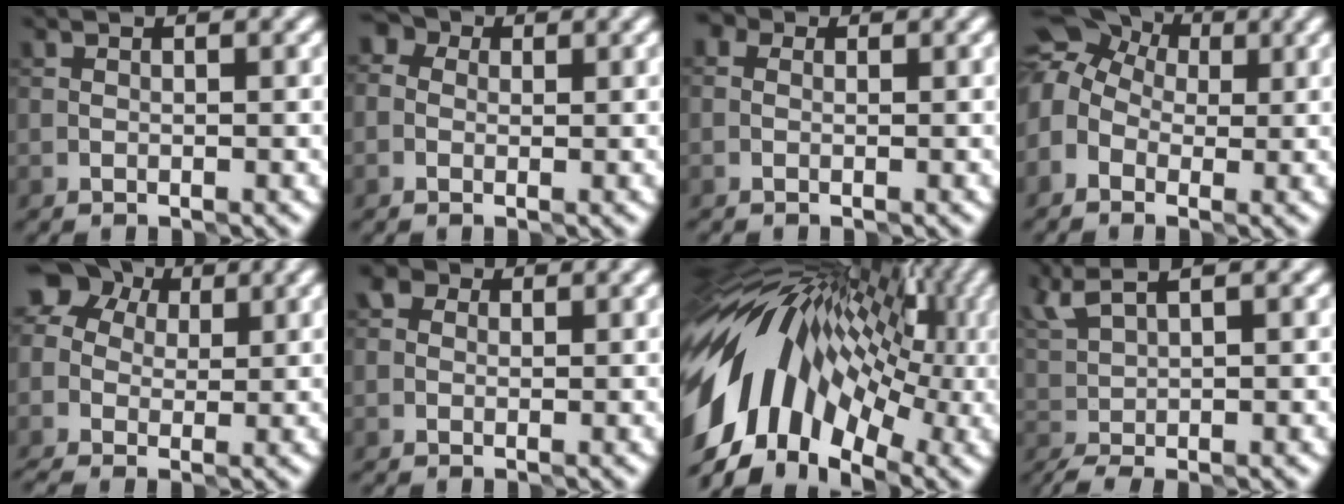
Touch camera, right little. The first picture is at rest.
{"total": 3.7, "force": [1.2, 3.0, 1.8], "torque": [-0.008, 0.024, -0.025]}
{"total": 2.1, "force": [0.4, 1.8, 1.1], "torque": [-0.006, 0.008, -0.023]}
{"total": 6.8, "force": [0.8, 5.5, 3.9], "torque": [-0.074, 0.036, -0.004]}
{"total": 6.2, "force": [1.4, 5.0, 3.5], "torque": [-0.075, 0.028, 0.013]}
{"total": 3.1, "force": [1.4, 2.4, 1.5], "torque": [-0.005, 0.022, -0.018]}
{"total": 16.2, "force": [-0.9, 9.8, 12.9], "torque": [-0.223, 0.029, -0.032]}
{"total": 4.7, "force": [1.2, 1.5, 4.2], "torque": [-0.086, 0.009, 0.030]}